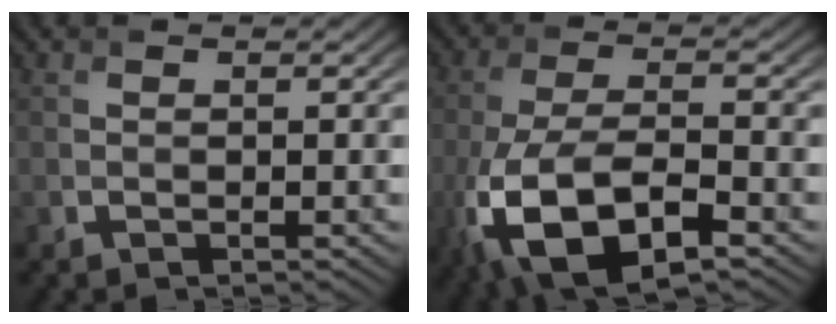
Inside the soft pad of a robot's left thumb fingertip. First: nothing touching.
{"total": 13.4, "force": [-6.2, 5.6, 10.5], "torque": [-0.240, -0.035, -0.118]}